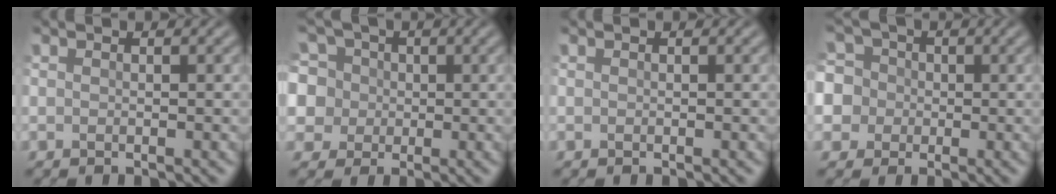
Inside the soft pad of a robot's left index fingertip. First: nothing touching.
{"total": 10.1, "force": [3.1, 8.5, 4.4], "torque": [-0.096, 0.042, 0.024]}
{"total": 0.0}
{"total": 8.7, "force": [-0.1, 8.1, 3.0], "torque": [-0.068, 0.030, -0.037]}